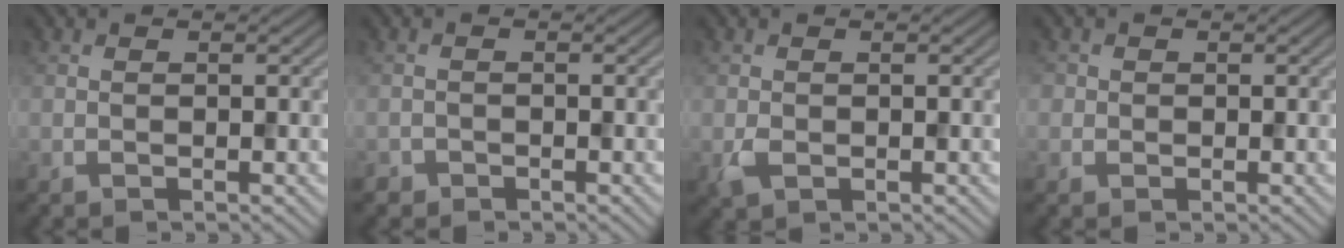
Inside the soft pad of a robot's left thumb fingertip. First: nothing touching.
{"total": 1.1, "force": [-0.8, 0.7, -0.1], "torque": [0.006, -0.001, -0.019]}
{"total": 1.7, "force": [-0.3, 1.3, 1.1], "torque": [-0.027, -0.006, -0.005]}
{"total": 1.2, "force": [0.1, 1.2, 0.1], "torque": [0.005, -0.002, -0.002]}